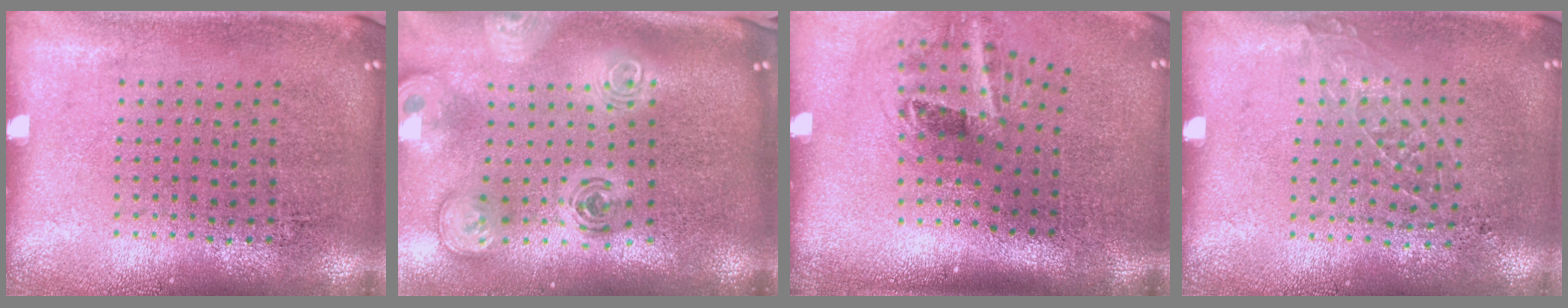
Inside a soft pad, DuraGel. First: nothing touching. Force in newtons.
{"total": 3.1, "press": 2.1, "slide": 2.3}
{"total": 2.2, "press": 1.3, "slide": 1.7}
{"total": 0.9, "press": 0.8, "slide": 0.2}